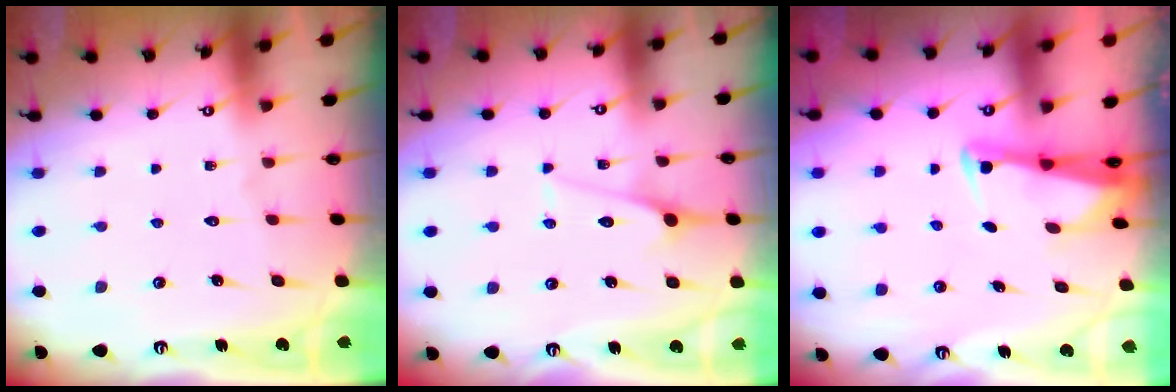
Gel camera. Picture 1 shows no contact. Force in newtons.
{"total": 5.0, "press": 5.0, "slide": 0.5}
{"total": 2.4, "press": 2.4, "slide": 0.5}